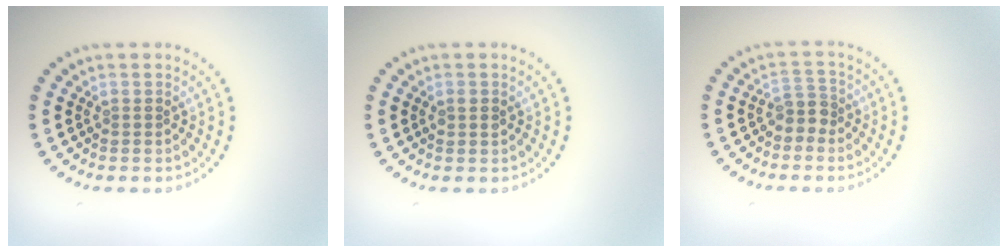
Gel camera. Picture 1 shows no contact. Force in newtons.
{"total": 1.2, "press": 1.2, "slide": 0.2}
{"total": 1.8, "press": 1.4, "slide": 1.2}